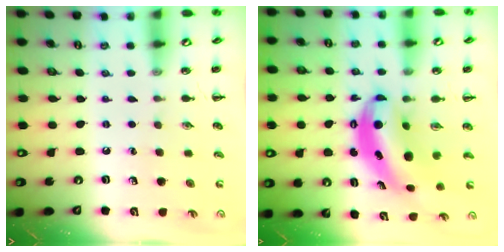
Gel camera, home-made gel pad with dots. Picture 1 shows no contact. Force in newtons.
{"total": 8.2, "press": 8.1, "slide": 1.7}